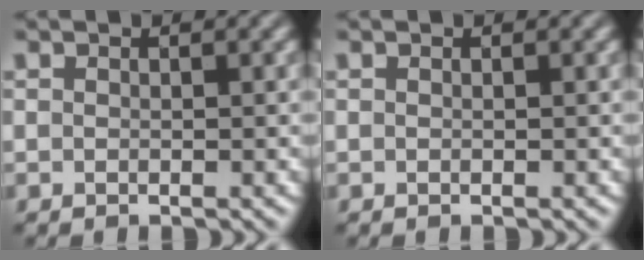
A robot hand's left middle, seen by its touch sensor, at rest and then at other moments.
{"total": 0.0}